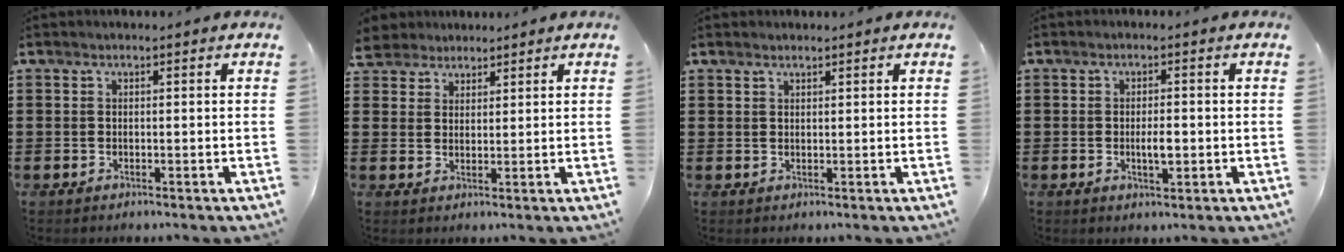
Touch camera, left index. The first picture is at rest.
{"total": 3.1, "force": [2.7, 1.5, -0.2], "torque": [-0.011, 0.003, 0.051]}
{"total": 1.0, "force": [0.9, 0.1, 0.2], "torque": [-0.006, 0.000, 0.019]}
{"total": 3.1, "force": [-0.3, 1.0, 2.9], "torque": [-0.053, 0.001, -0.006]}